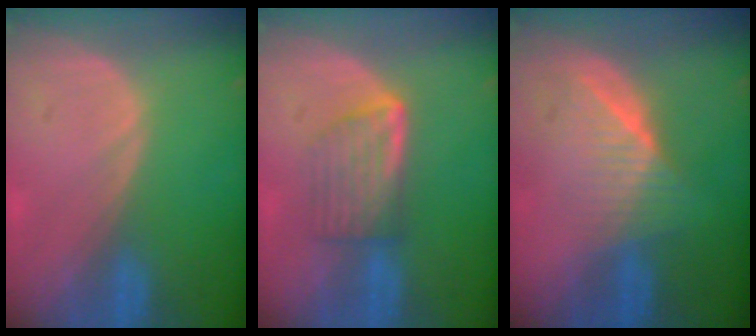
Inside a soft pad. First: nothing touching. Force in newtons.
{"total": 5.9, "press": 5.5, "slide": 2.2}
{"total": 6.3, "press": 5.9, "slide": 2.3}